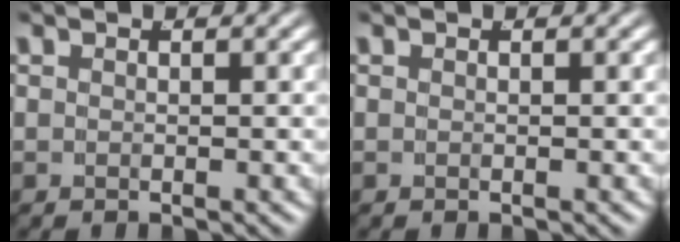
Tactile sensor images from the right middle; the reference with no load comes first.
{"total": 0.0}